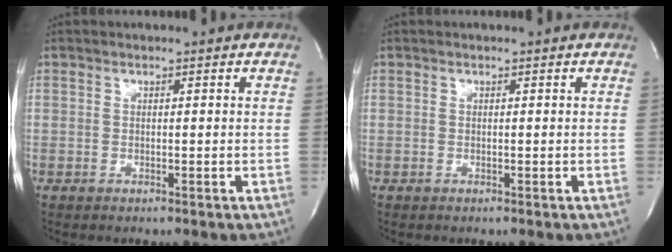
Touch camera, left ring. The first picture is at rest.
{"total": 0.0}